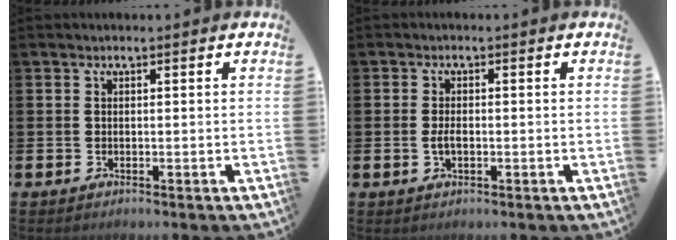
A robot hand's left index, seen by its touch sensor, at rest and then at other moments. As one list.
[{"total": 2.0, "force": [-0.3, 1.0, 1.7], "torque": [-0.028, 0.001, -0.007]}]